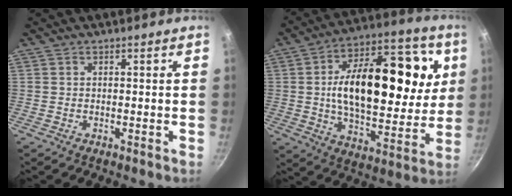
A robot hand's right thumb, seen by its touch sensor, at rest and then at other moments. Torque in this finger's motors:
{"motor_torque": [1.01, 4.00, 0.71, 0.63, 0.21]}